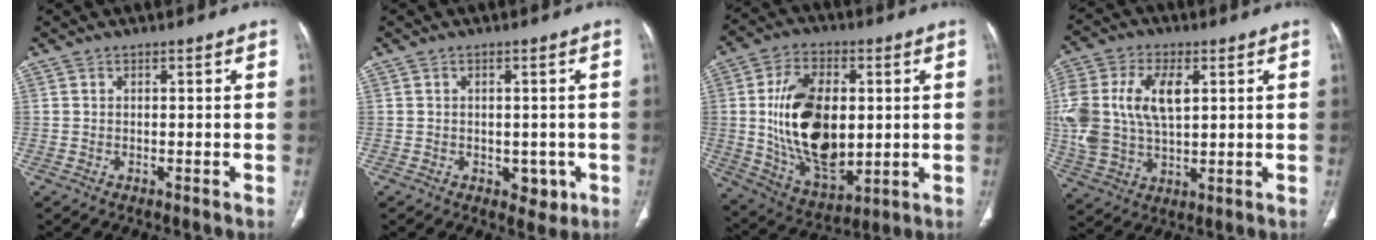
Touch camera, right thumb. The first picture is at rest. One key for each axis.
{"total": 3.6, "fx": -1.0, "fy": 2.6, "fz": 2.2, "tx": -0.004, "ty": 0.002, "tz": -0.006}
{"total": 20.4, "fx": 1.2, "fy": 12.1, "fz": 16.3, "tx": -0.268, "ty": -0.012, "tz": 0.038}
{"total": 17.6, "fx": 3.5, "fy": 10.5, "fz": 13.7, "tx": -0.308, "ty": 0.001, "tz": 0.068}